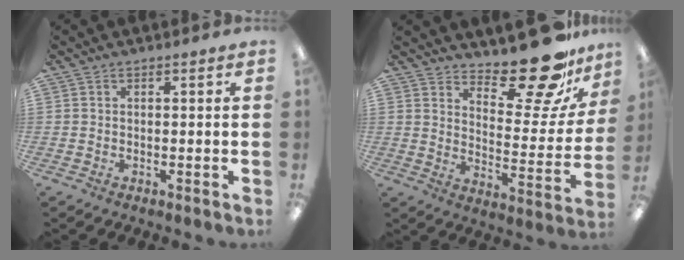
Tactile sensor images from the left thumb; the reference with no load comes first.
{"total": 20.3, "force": [16.2, 6.9, 10.1], "torque": [-0.128, -0.126, 0.268]}